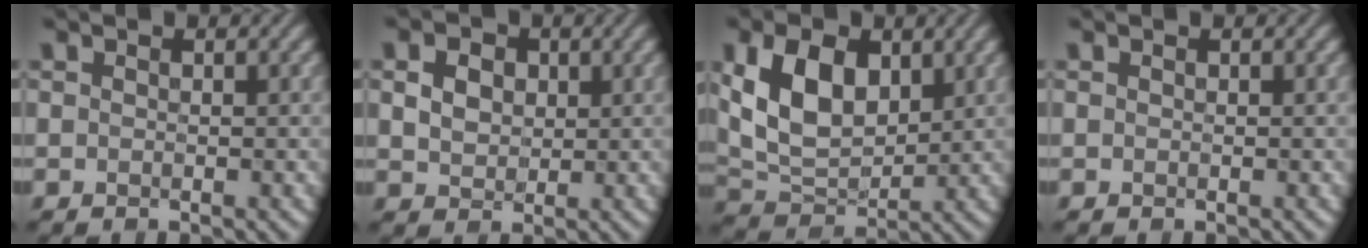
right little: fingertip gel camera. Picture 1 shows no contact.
{"total": 2.7, "force": [0.3, 2.2, 1.5], "torque": [-0.042, 0.002, 0.002]}
{"total": 7.3, "force": [1.4, 4.6, 5.6], "torque": [-0.125, -0.006, 0.030]}
{"total": 0.0}